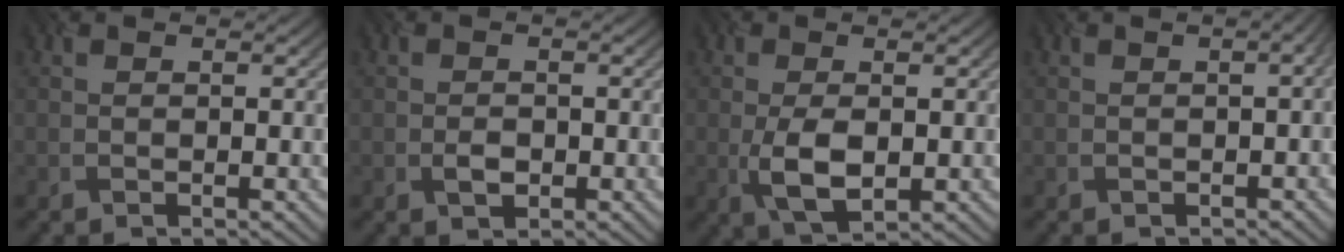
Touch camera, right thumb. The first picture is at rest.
{"total": 1.5, "force": [-0.9, 1.1, 0.5], "torque": [-0.015, -0.004, -0.012]}
{"total": 4.6, "force": [-0.9, 2.3, 3.9], "torque": [-0.093, -0.002, -0.011]}
{"total": 2.7, "force": [-0.2, 1.4, 2.2], "torque": [-0.013, 0.010, -0.004]}